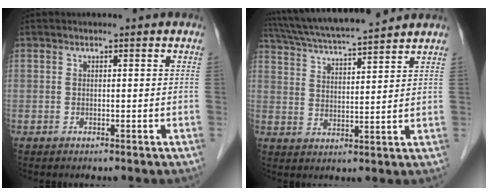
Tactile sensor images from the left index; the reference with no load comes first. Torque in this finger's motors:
{"motor_torque": [0.19, -0.50, 0.56, 0.08]}